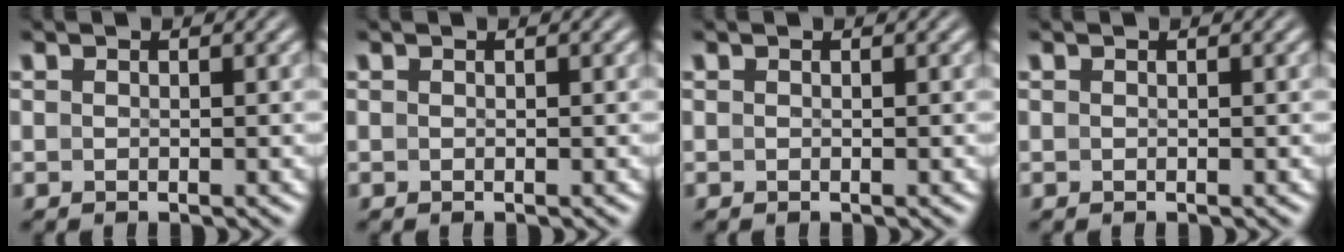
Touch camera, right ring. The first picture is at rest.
{"total": 0.0}
{"total": 0.0}
{"total": 0.0}